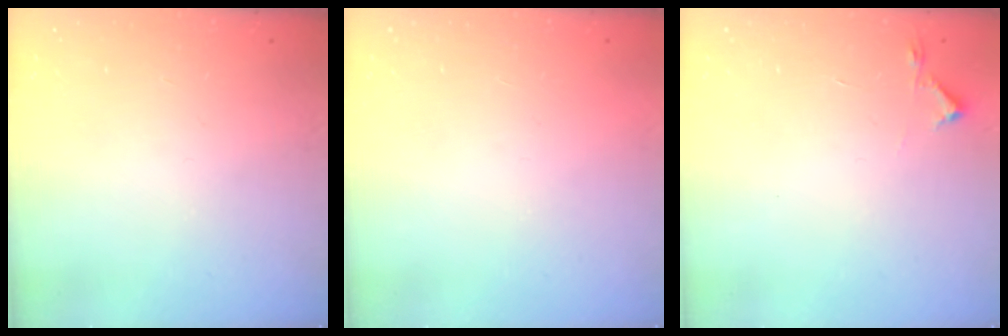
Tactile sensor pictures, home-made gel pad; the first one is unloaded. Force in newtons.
{"total": 1.5, "press": 1.5, "slide": 0.1}
{"total": 2.7, "press": 2.6, "slide": 0.4}